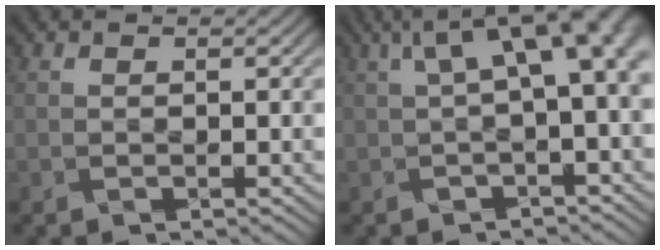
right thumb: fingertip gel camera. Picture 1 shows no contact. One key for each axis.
{"total": 9.2, "fx": 2.4, "fy": 3.0, "fz": 8.4, "tx": -0.118, "ty": 0.024, "tz": 0.043}